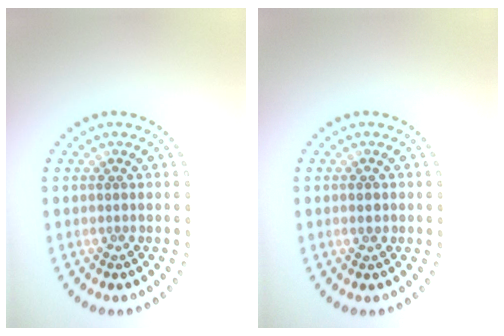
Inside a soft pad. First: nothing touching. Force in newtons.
{"total": 1.2, "press": 1.2, "slide": 0.1}